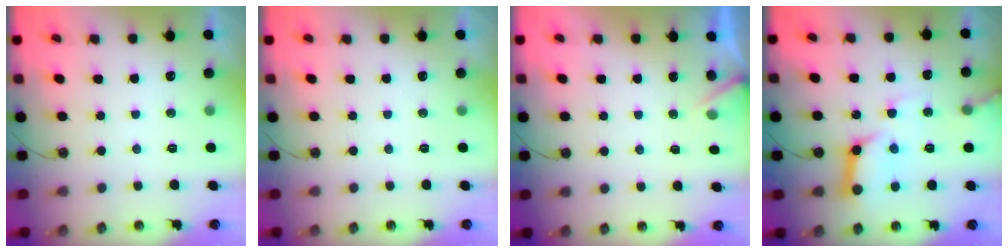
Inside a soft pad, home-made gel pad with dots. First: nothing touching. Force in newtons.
{"total": 0.0}
{"total": 3.1, "press": 3.1, "slide": 0.2}
{"total": 15.1, "press": 15.0, "slide": 1.8}